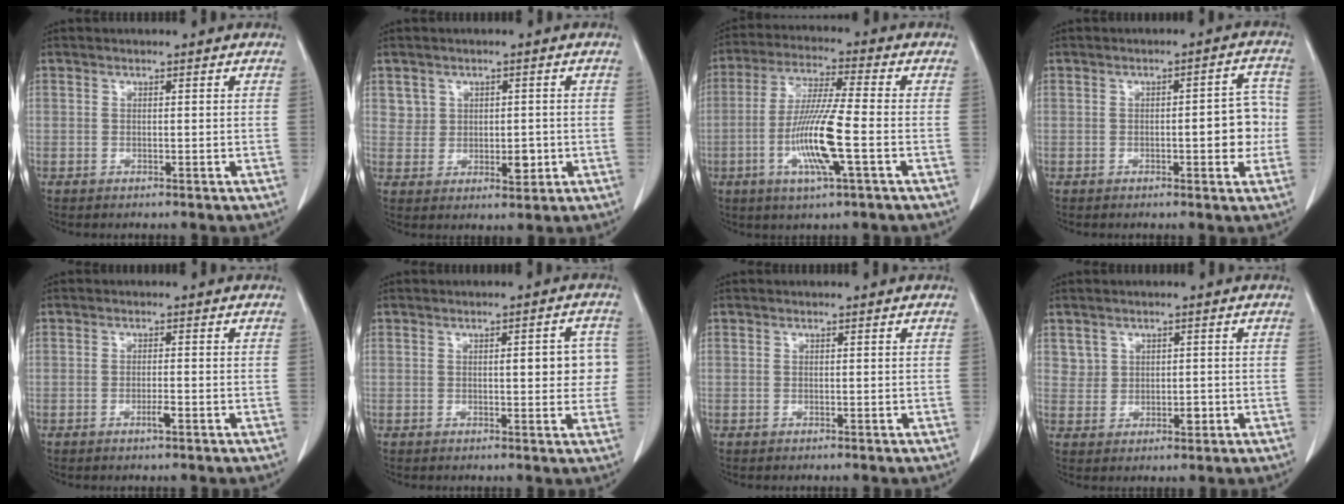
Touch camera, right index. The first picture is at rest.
{"total": 4.1, "force": [0.7, 3.5, 2.0], "torque": [-0.020, -0.004, 0.017]}
{"total": 11.8, "force": [-3.2, 0.3, 11.4], "torque": [-0.226, -0.013, -0.065]}
{"total": 6.1, "force": [-0.6, 1.9, 5.8], "torque": [-0.069, 0.013, -0.007]}
{"total": 1.6, "force": [-0.7, 0.2, 1.4], "torque": [-0.028, -0.002, -0.013]}
{"total": 5.9, "force": [0.6, 2.1, 5.5], "torque": [-0.058, 0.010, 0.005]}
{"total": 0.0}
{"total": 3.0, "force": [0.8, 2.7, 1.1], "torque": [-0.013, -0.003, 0.018]}